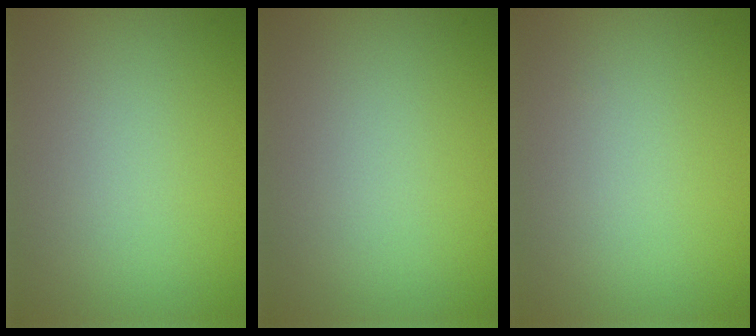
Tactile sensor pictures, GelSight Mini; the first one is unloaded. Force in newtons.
{"total": 0.0}
{"total": 0.0}